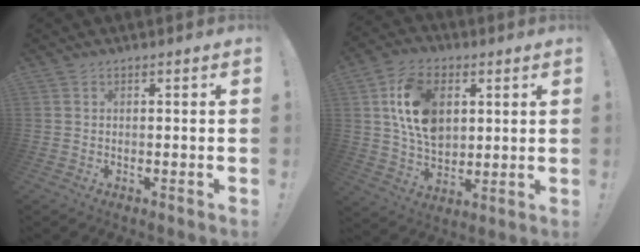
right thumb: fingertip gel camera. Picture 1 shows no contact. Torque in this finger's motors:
{"motor_torque": [1.10, 2.42, 0.70, -0.49, 0.06]}